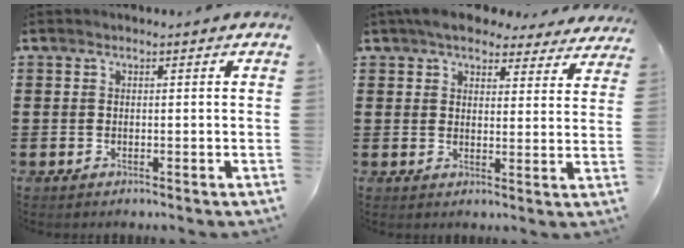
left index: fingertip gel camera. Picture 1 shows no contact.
{"total": 5.7, "force": [5.1, 1.9, 1.7], "torque": [-0.045, -0.011, 0.094]}